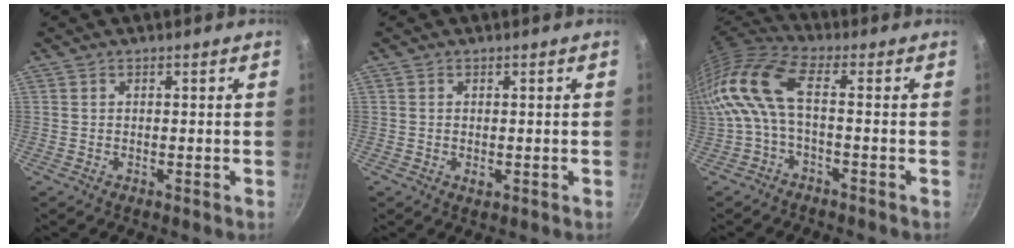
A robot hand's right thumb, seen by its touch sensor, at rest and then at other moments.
{"total": 1.2, "force": [-0.1, 0.7, 0.9], "torque": [-0.015, -0.002, -0.001]}
{"total": 11.8, "force": [-0.7, 4.9, 10.7], "torque": [-0.244, 0.023, -0.030]}